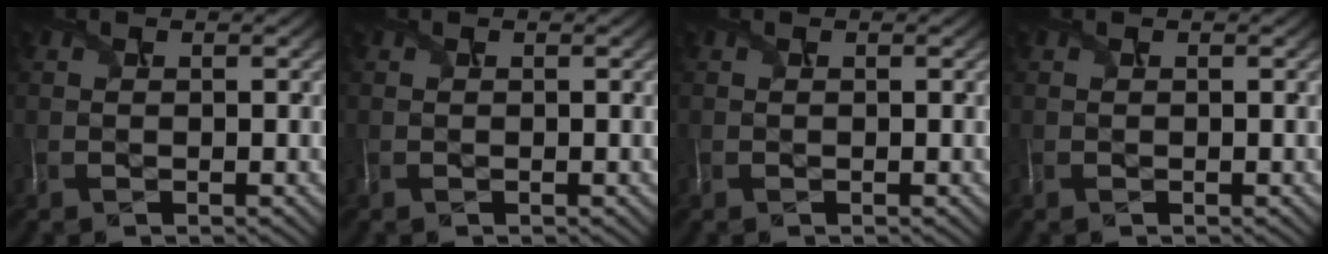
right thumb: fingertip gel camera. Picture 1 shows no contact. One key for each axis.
{"total": 0.0}
{"total": 0.0}
{"total": 0.0}